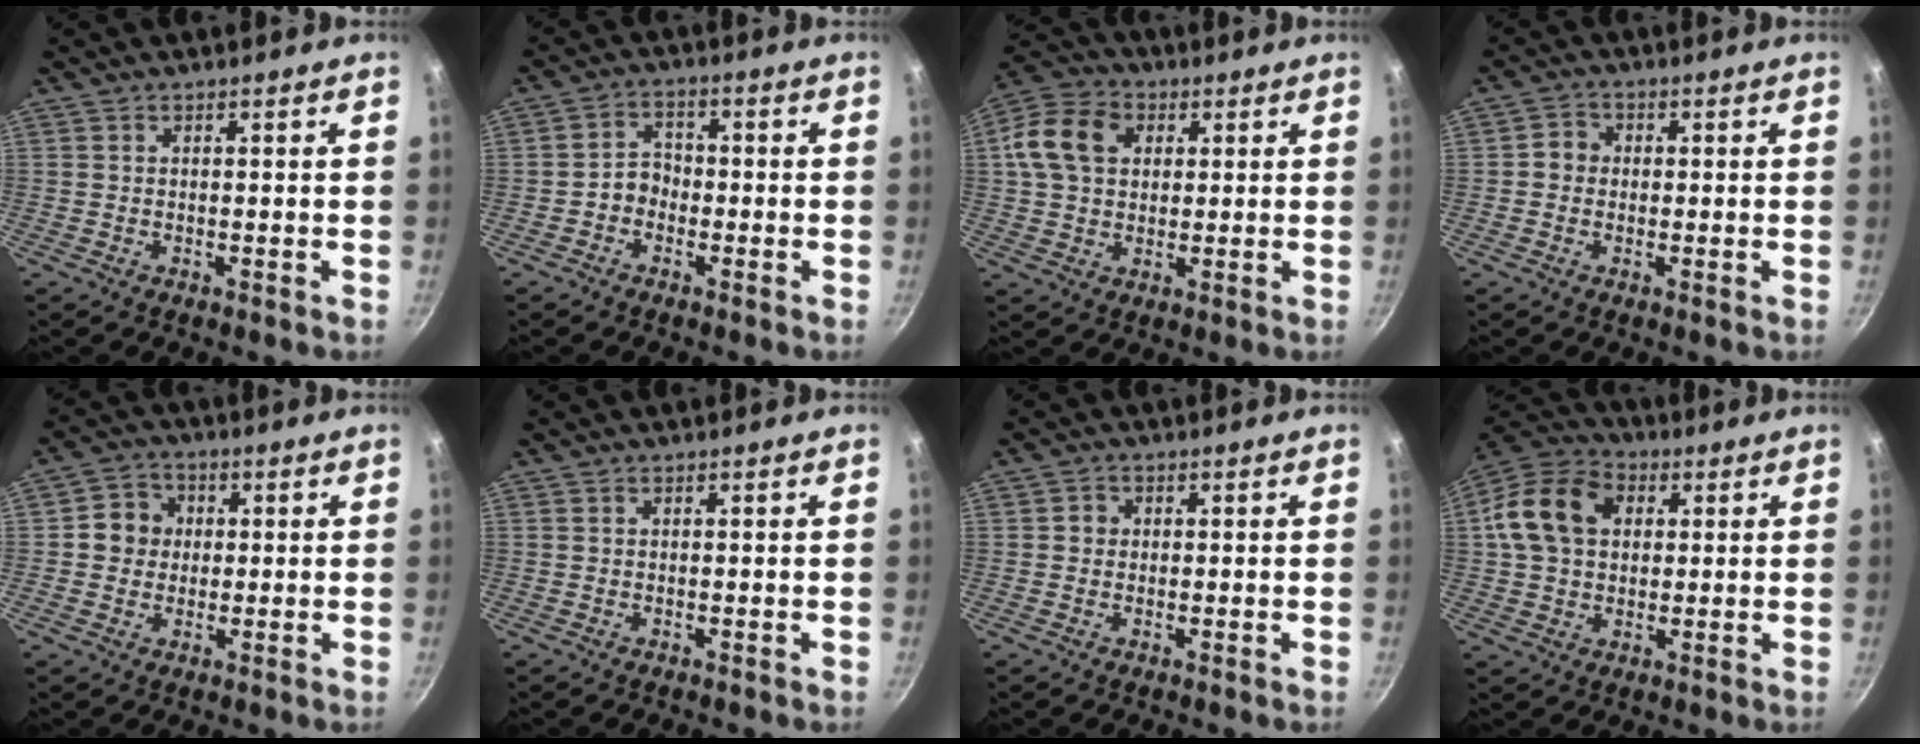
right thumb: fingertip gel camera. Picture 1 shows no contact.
{"total": 3.7, "force": [-1.5, 2.9, 1.7], "torque": [-0.004, 0.024, -0.032]}
{"total": 11.5, "force": [2.7, 8.7, 7.0], "torque": [-0.114, 0.013, 0.035]}
{"total": 3.0, "force": [-0.2, 2.8, 1.1], "torque": [-0.003, 0.008, -0.012]}
{"total": 6.0, "force": [0.5, 5.6, 2.1], "torque": [-0.001, 0.008, -0.004]}
{"total": 0.0}
{"total": 1.8, "force": [0.0, 1.7, 0.5], "torque": [0.000, 0.005, -0.003]}
{"total": 13.5, "force": [2.7, 10.2, 8.5], "torque": [-0.136, 0.020, 0.031]}